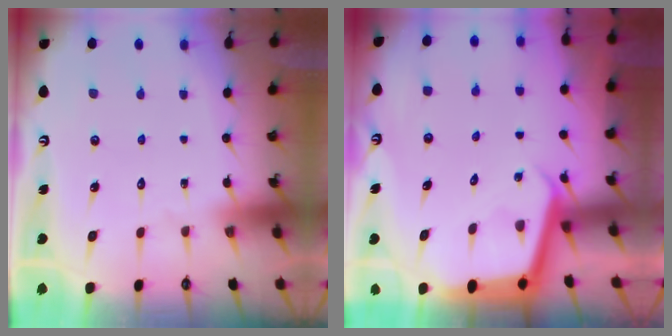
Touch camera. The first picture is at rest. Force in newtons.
{"total": 3.7, "press": 3.7, "slide": 0.1}